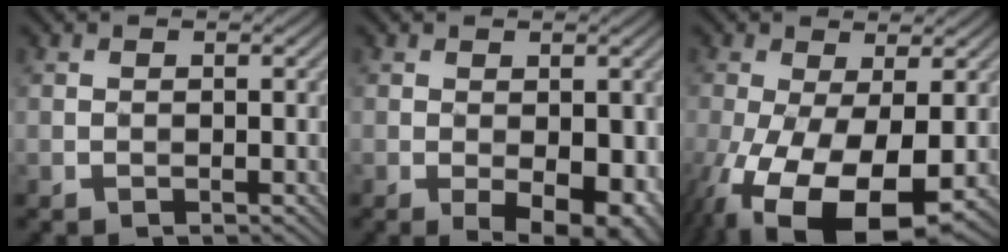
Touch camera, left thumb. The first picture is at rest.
{"total": 6.5, "force": [-2.1, 2.9, 5.4], "torque": [-0.079, -0.015, -0.018]}
{"total": 14.8, "force": [-5.5, 7.1, 11.8], "torque": [-0.254, -0.048, -0.076]}